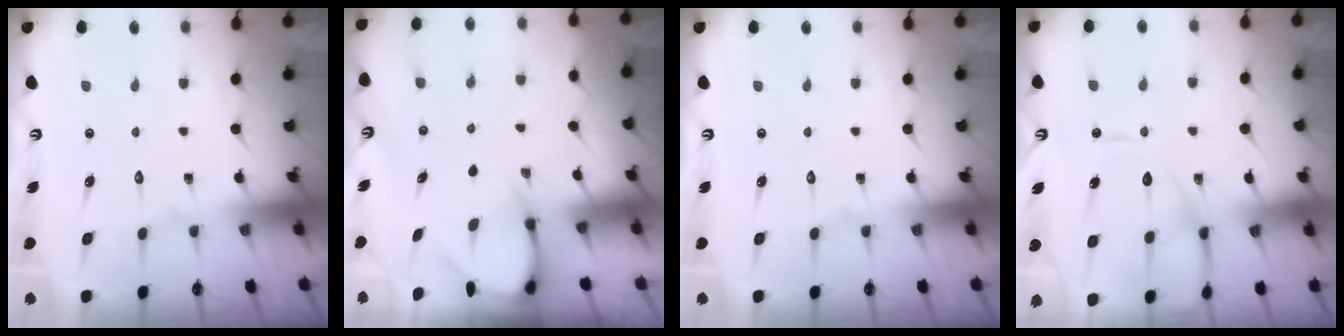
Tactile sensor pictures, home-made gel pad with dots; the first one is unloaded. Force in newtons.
{"total": 3.8, "press": 3.8, "slide": 0.3}
{"total": 0.0}
{"total": 12.5, "press": 12.5, "slide": 1.2}